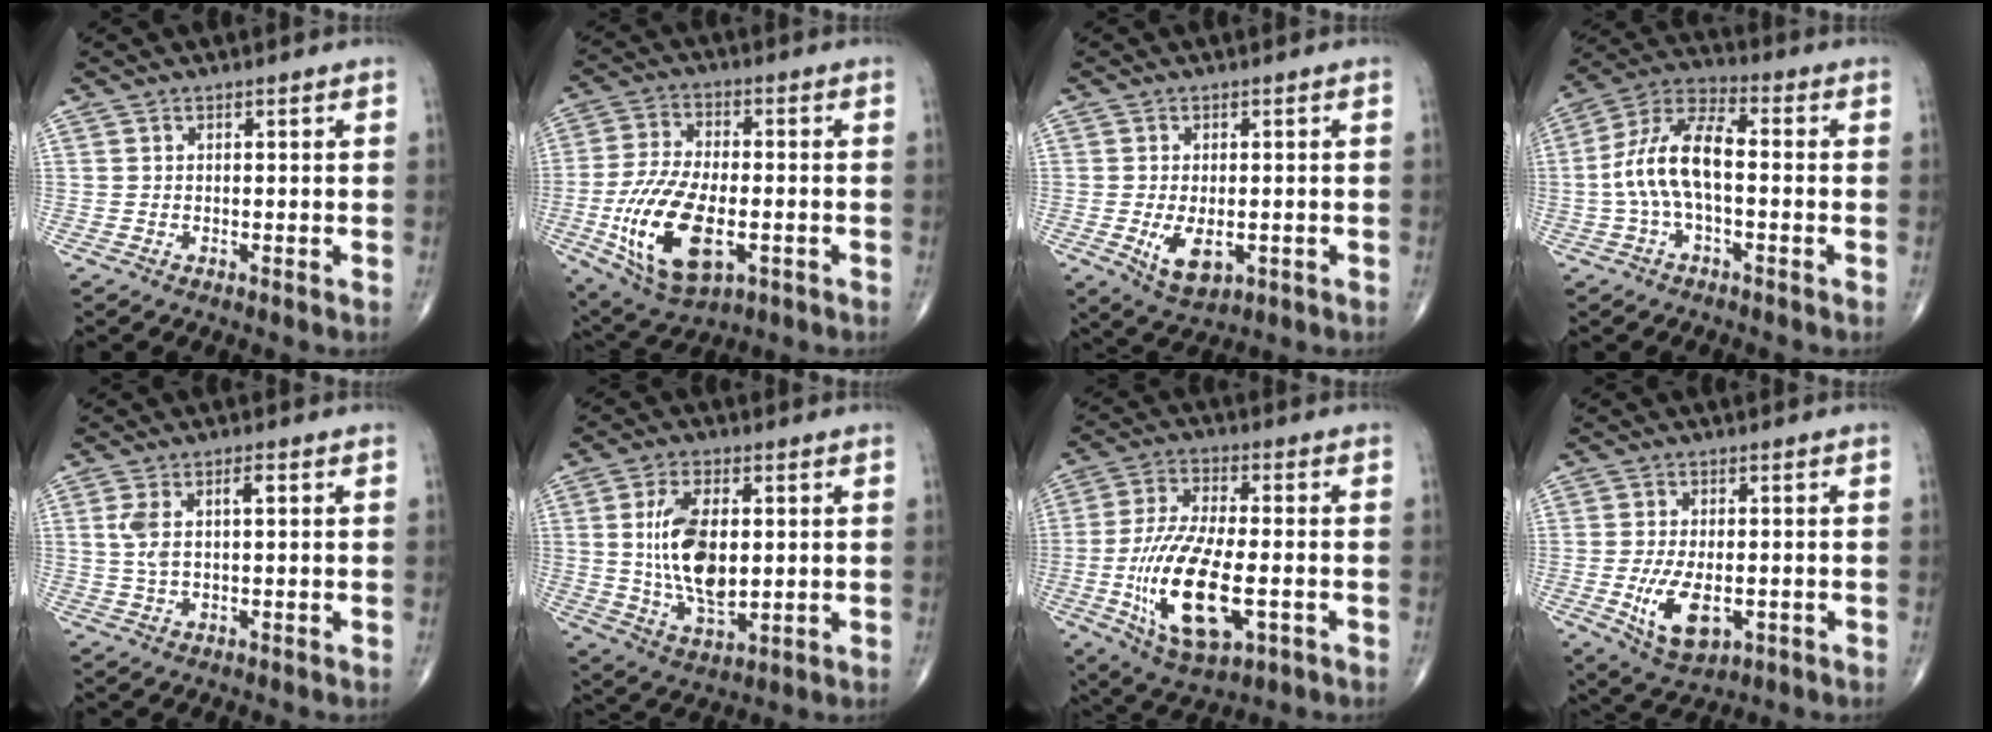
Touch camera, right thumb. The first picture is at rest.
{"total": 17.6, "force": [-4.6, 8.9, 14.5], "torque": [-0.280, 0.002, -0.070]}
{"total": 6.4, "force": [-1.5, 3.5, 5.1], "torque": [-0.081, -0.012, -0.016]}
{"total": 12.1, "force": [-1.1, 5.6, 10.7], "torque": [-0.219, 0.042, -0.027]}
{"total": 5.5, "force": [1.2, 2.2, 4.9], "torque": [-0.111, 0.014, 0.024]}
{"total": 13.9, "force": [1.3, 7.1, 11.8], "torque": [-0.214, -0.014, 0.032]}
{"total": 18.0, "force": [-4.2, 7.7, 15.7], "torque": [-0.306, 0.002, -0.064]}
{"total": 9.2, "force": [-2.3, 4.9, 7.5], "torque": [-0.132, -0.008, -0.027]}